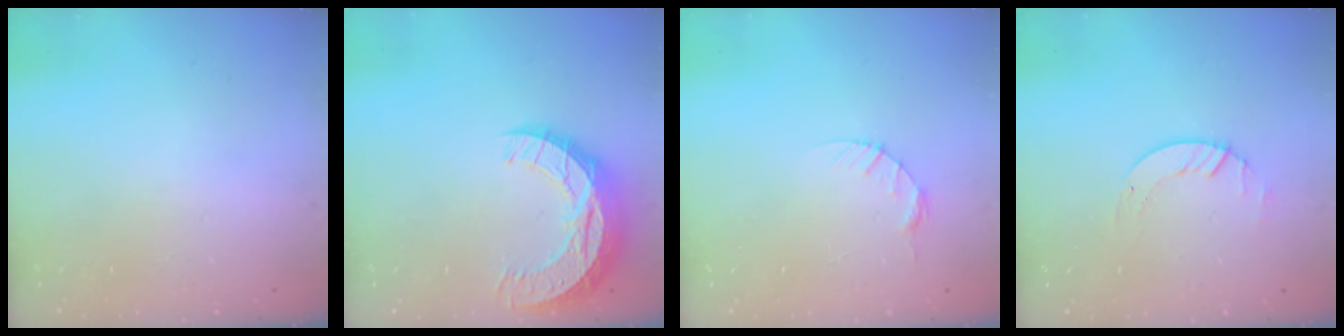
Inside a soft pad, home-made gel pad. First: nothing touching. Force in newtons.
{"total": 13.7, "press": 13.7, "slide": 0.9}
{"total": 3.9, "press": 3.8, "slide": 0.5}
{"total": 2.0, "press": 2.0, "slide": 0.2}